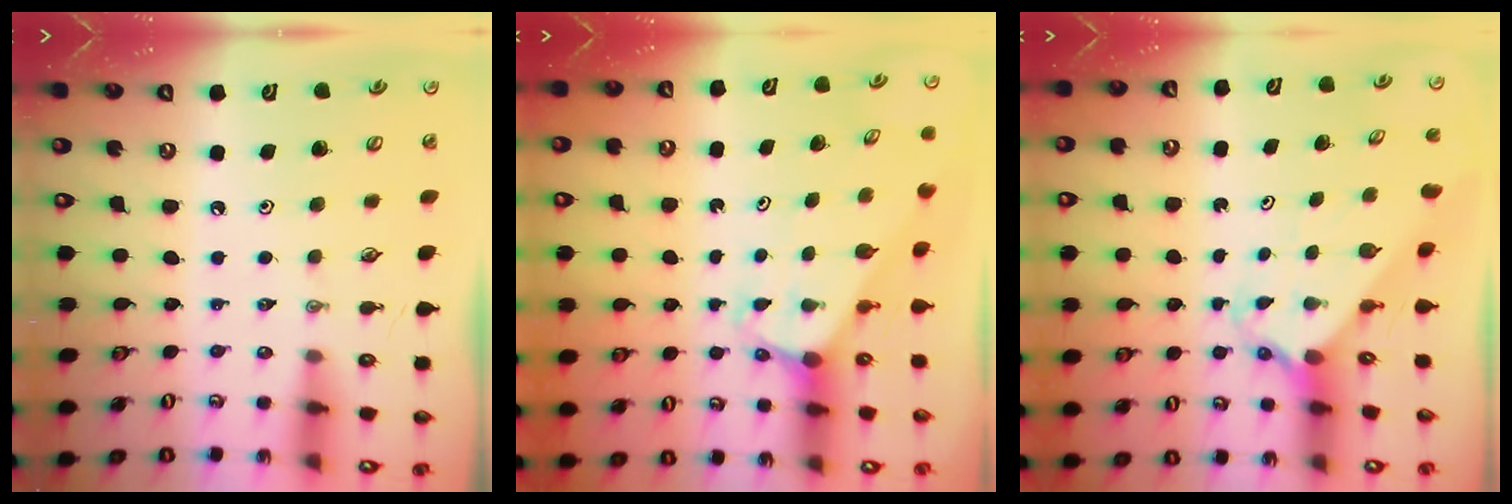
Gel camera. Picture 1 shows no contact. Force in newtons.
{"total": 2.9, "press": 2.9, "slide": 0.0}
{"total": 2.2, "press": 2.2, "slide": 0.2}